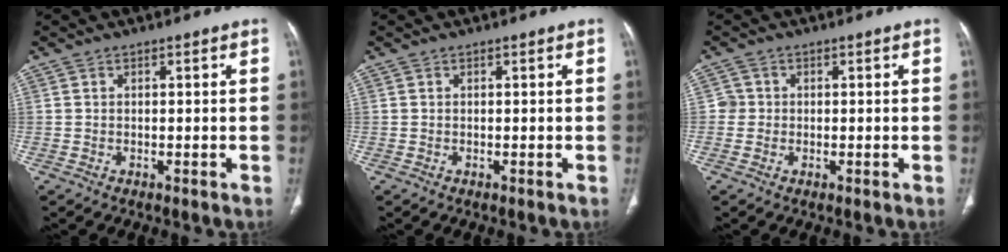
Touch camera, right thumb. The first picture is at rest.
{"total": 0.0}
{"total": 1.8, "force": [-0.1, 1.8, 0.1], "torque": [0.011, 0.007, -0.005]}